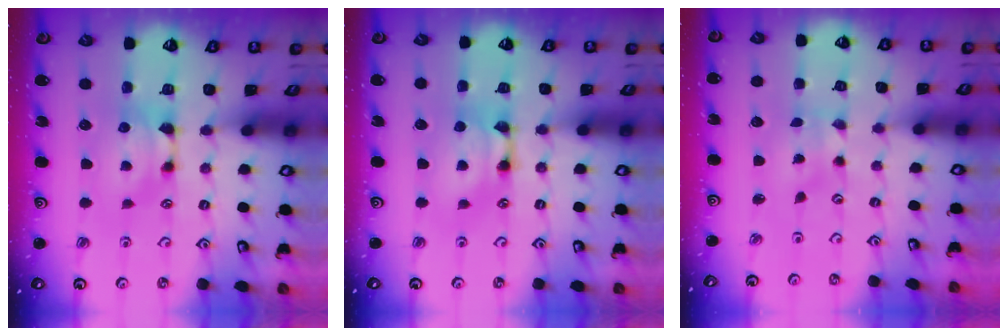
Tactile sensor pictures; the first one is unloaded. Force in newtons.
{"total": 2.5, "press": 2.5, "slide": 0.1}
{"total": 3.6, "press": 3.5, "slide": 0.7}